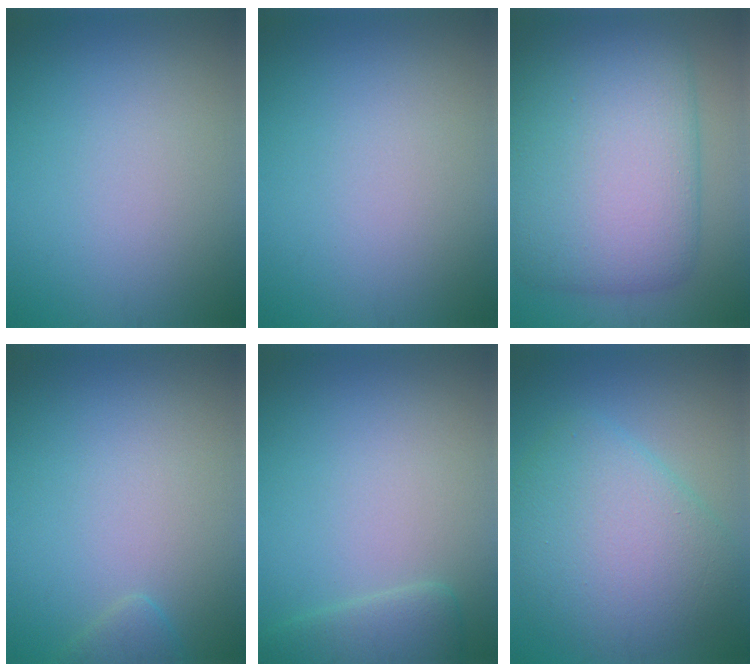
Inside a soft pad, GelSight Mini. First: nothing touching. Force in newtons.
{"total": 0.0}
{"total": 12.3, "press": 12.3, "slide": 0.2}
{"total": 1.3, "press": 1.3, "slide": 0.1}
{"total": 2.9, "press": 2.9, "slide": 0.3}
{"total": 7.3, "press": 7.3, "slide": 0.2}